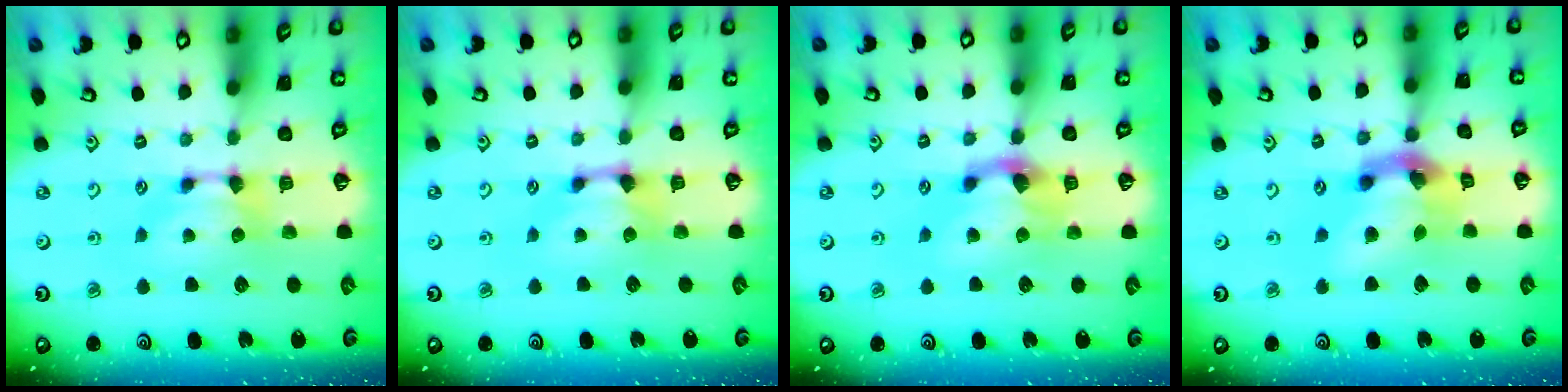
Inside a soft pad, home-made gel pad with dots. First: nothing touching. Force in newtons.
{"total": 1.0, "press": 0.4, "slide": 1.0}
{"total": 2.9, "press": 2.2, "slide": 2.0}
{"total": 8.4, "press": 7.9, "slide": 2.7}